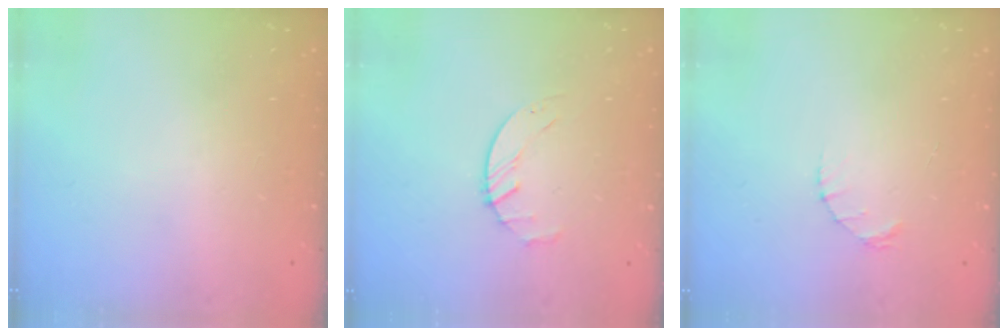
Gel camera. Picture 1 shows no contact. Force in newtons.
{"total": 2.7, "press": 2.6, "slide": 0.3}
{"total": 1.4, "press": 1.4, "slide": 0.2}